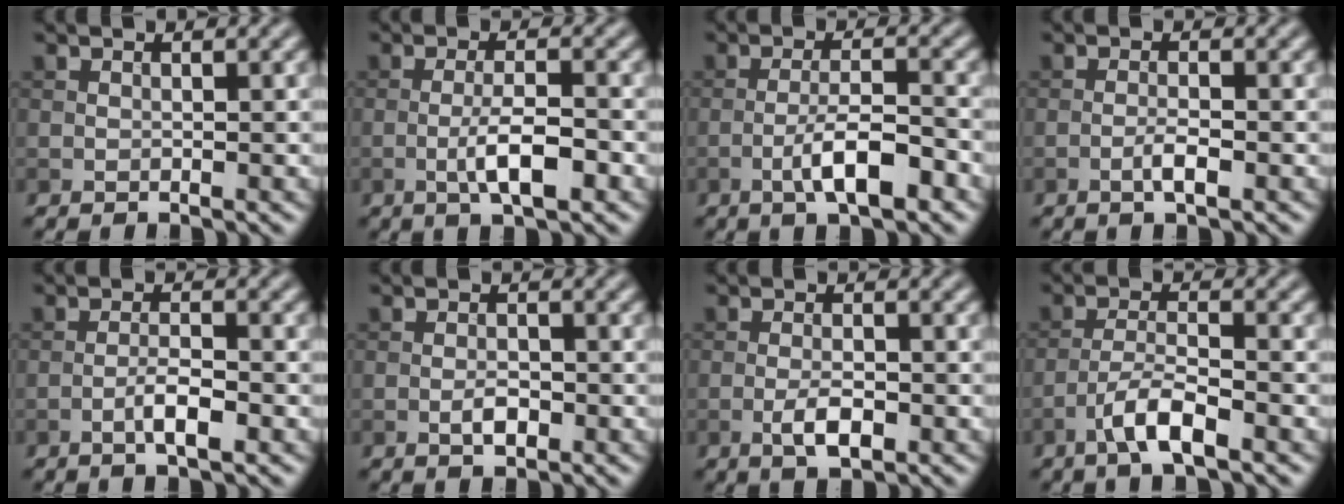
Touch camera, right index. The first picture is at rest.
{"total": 4.2, "force": [-1.5, 1.0, 3.8], "torque": [-0.069, 0.002, -0.029]}
{"total": 4.9, "force": [-2.2, 1.2, 4.1], "torque": [-0.075, 0.004, -0.041]}
{"total": 1.8, "force": [-0.8, 0.3, 1.6], "torque": [-0.030, 0.003, -0.017]}
{"total": 2.6, "force": [-1.2, 0.5, 2.2], "torque": [-0.040, 0.006, -0.025]}
{"total": 1.7, "force": [-0.7, 0.8, 1.4], "torque": [-0.025, 0.000, -0.015]}
{"total": 2.7, "force": [-1.1, 1.0, 2.3], "torque": [-0.045, -0.001, -0.023]}
{"total": 4.1, "force": [-2.5, 0.9, 3.2], "torque": [-0.064, 0.008, -0.054]}